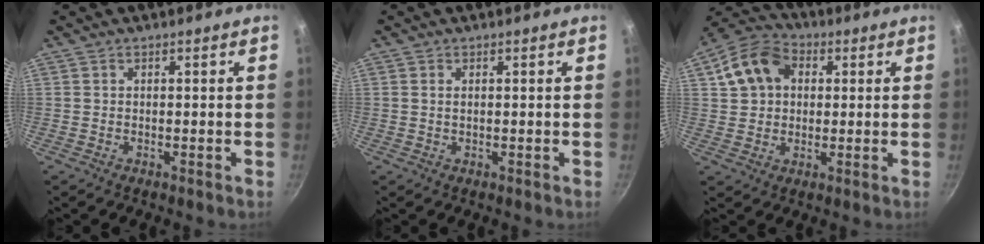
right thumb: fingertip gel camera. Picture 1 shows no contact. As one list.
[{"total": 0.8, "force": [0.3, 0.4, 0.7], "torque": [-0.013, 0.000, 0.006]}, {"total": 11.5, "force": [3.0, 8.9, 6.7], "torque": [-0.101, 0.019, 0.037]}]